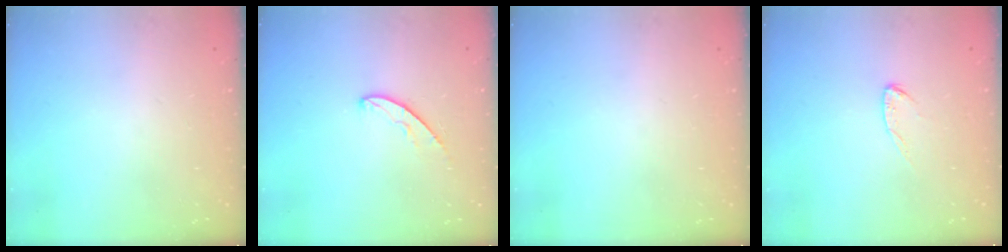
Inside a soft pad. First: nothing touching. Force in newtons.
{"total": 5.2, "press": 5.2, "slide": 0.5}
{"total": 0.0}
{"total": 4.4, "press": 4.4, "slide": 0.3}